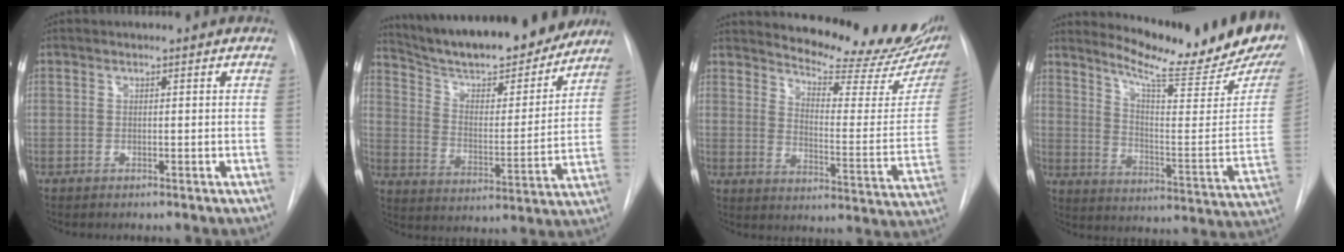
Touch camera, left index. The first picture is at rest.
{"total": 22.1, "force": [19.7, 4.1, 9.1], "torque": [-0.148, -0.007, 0.293]}
{"total": 20.4, "force": [18.8, 2.3, 7.7], "torque": [-0.110, -0.099, 0.232]}
{"total": 20.4, "force": [18.2, 0.7, 9.2], "torque": [-0.146, -0.105, 0.242]}